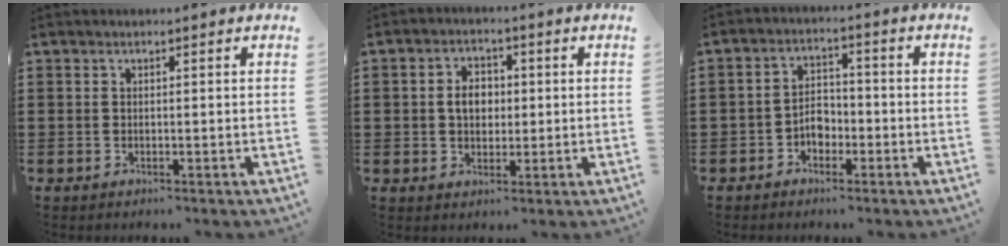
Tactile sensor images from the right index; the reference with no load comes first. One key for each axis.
{"total": 4.0, "fx": 0.2, "fy": 2.9, "fz": 2.7, "tx": -0.052, "ty": 0.009, "tz": -0.002}
{"total": 3.4, "fx": -1.7, "fy": 2.4, "fz": 1.7, "tx": -0.038, "ty": 0.007, "tz": -0.035}